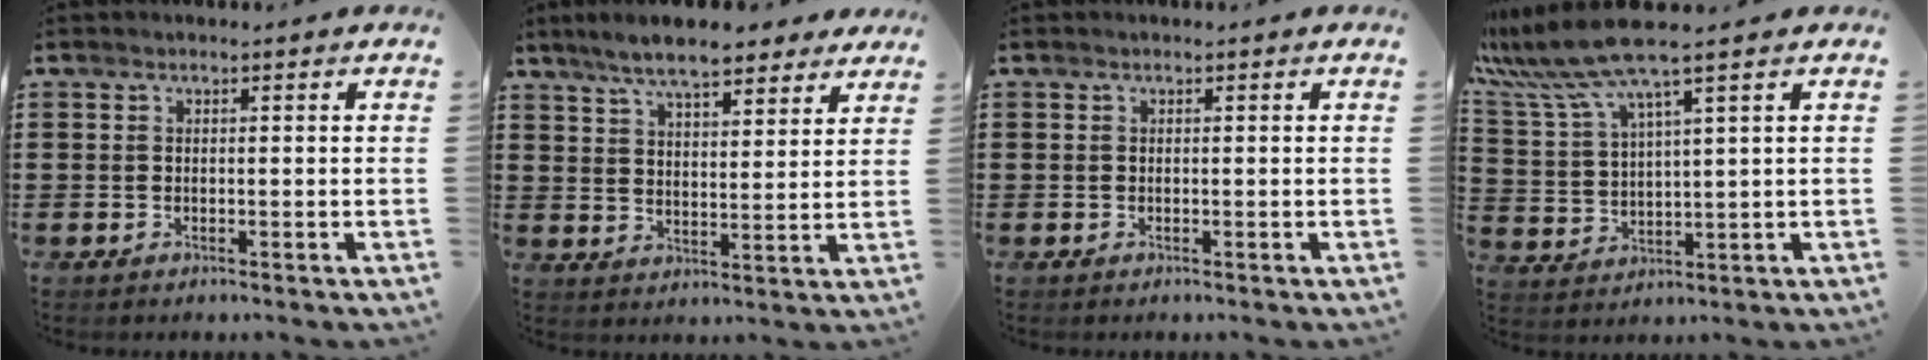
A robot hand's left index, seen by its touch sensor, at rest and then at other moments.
{"total": 7.8, "force": [6.7, 1.6, 3.6], "torque": [-0.091, -0.010, 0.122]}
{"total": 0.0}
{"total": 8.3, "force": [6.4, 0.0, 5.2], "torque": [-0.139, -0.031, 0.108]}